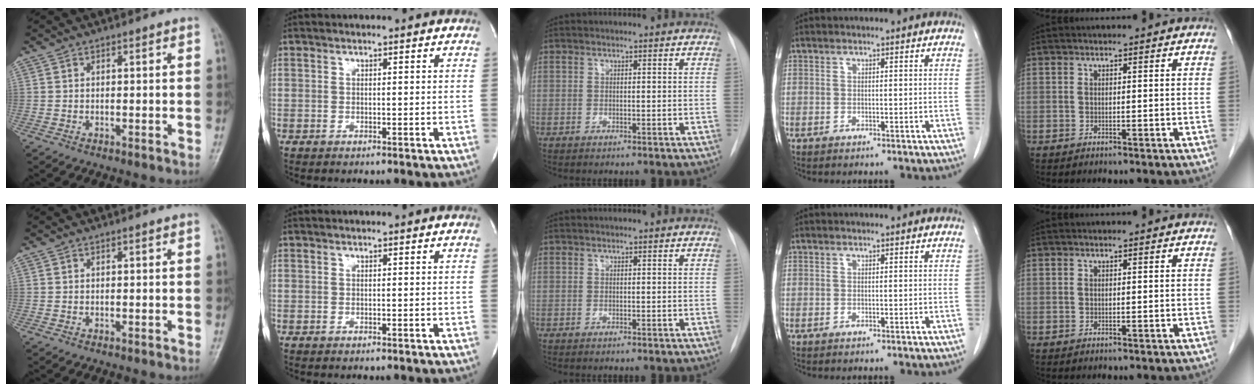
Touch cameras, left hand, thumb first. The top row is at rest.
{}